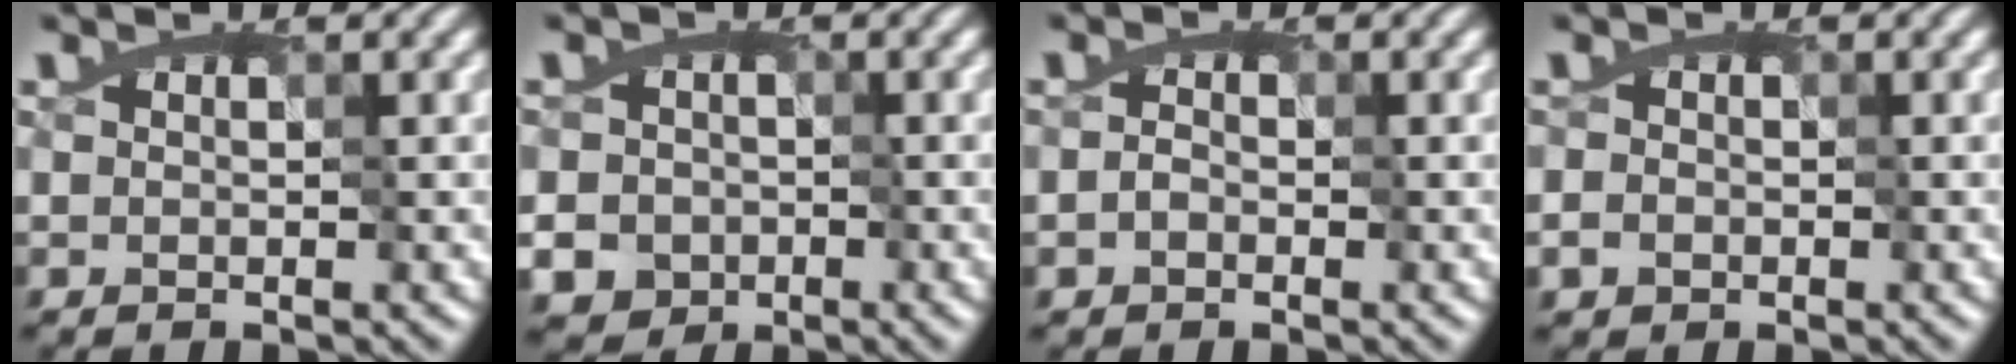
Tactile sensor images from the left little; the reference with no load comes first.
{"total": 3.8, "force": [-1.1, 3.6, 0.5], "torque": [0.003, 0.013, -0.035]}
{"total": 1.7, "force": [-0.4, 1.5, 0.8], "torque": [-0.009, 0.008, -0.011]}
{"total": 0.9, "force": [-0.1, 0.9, 0.2], "torque": [-0.006, 0.003, 0.002]}